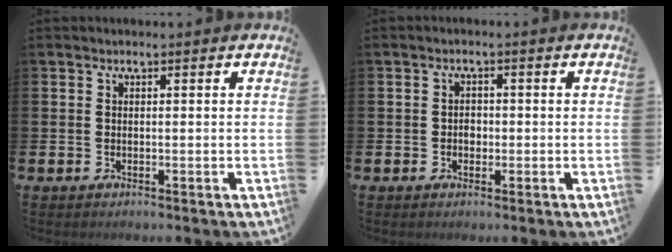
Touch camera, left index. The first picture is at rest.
{"total": 1.5, "force": [-0.3, 1.3, 0.8], "torque": [-0.004, 0.001, -0.010]}